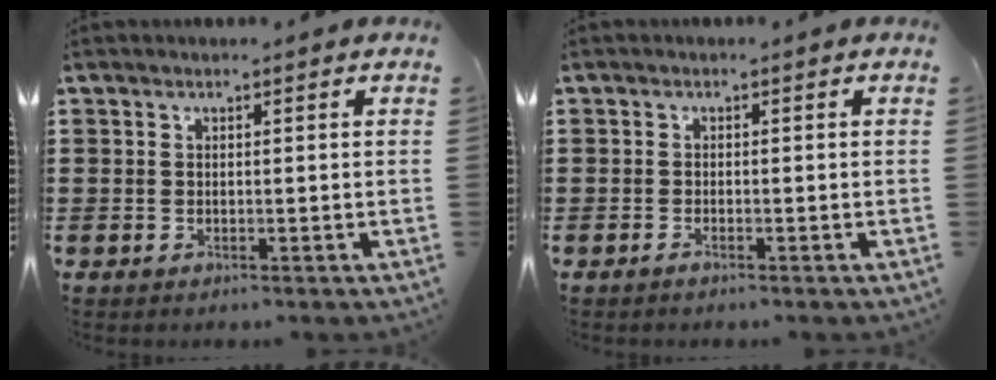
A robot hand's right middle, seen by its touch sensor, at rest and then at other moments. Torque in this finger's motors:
{"motor_torque": [0.27, 0.82, -0.02, -0.01]}